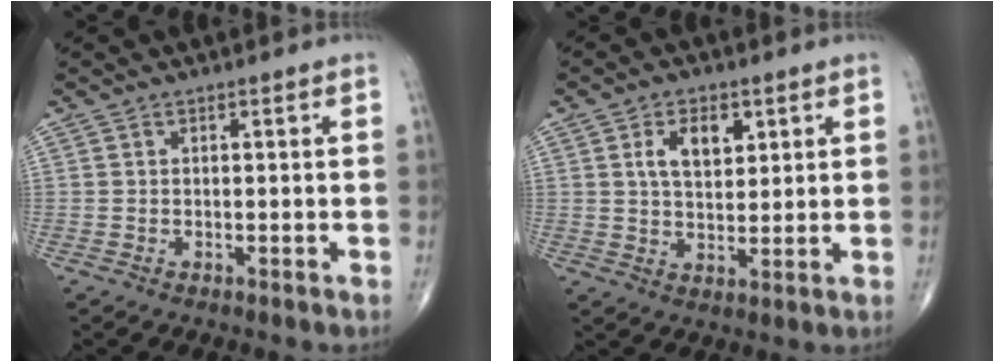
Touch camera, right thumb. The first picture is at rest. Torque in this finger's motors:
{"motor_torque": [0.01, 0.00, 0.31, 0.11, 0.00]}